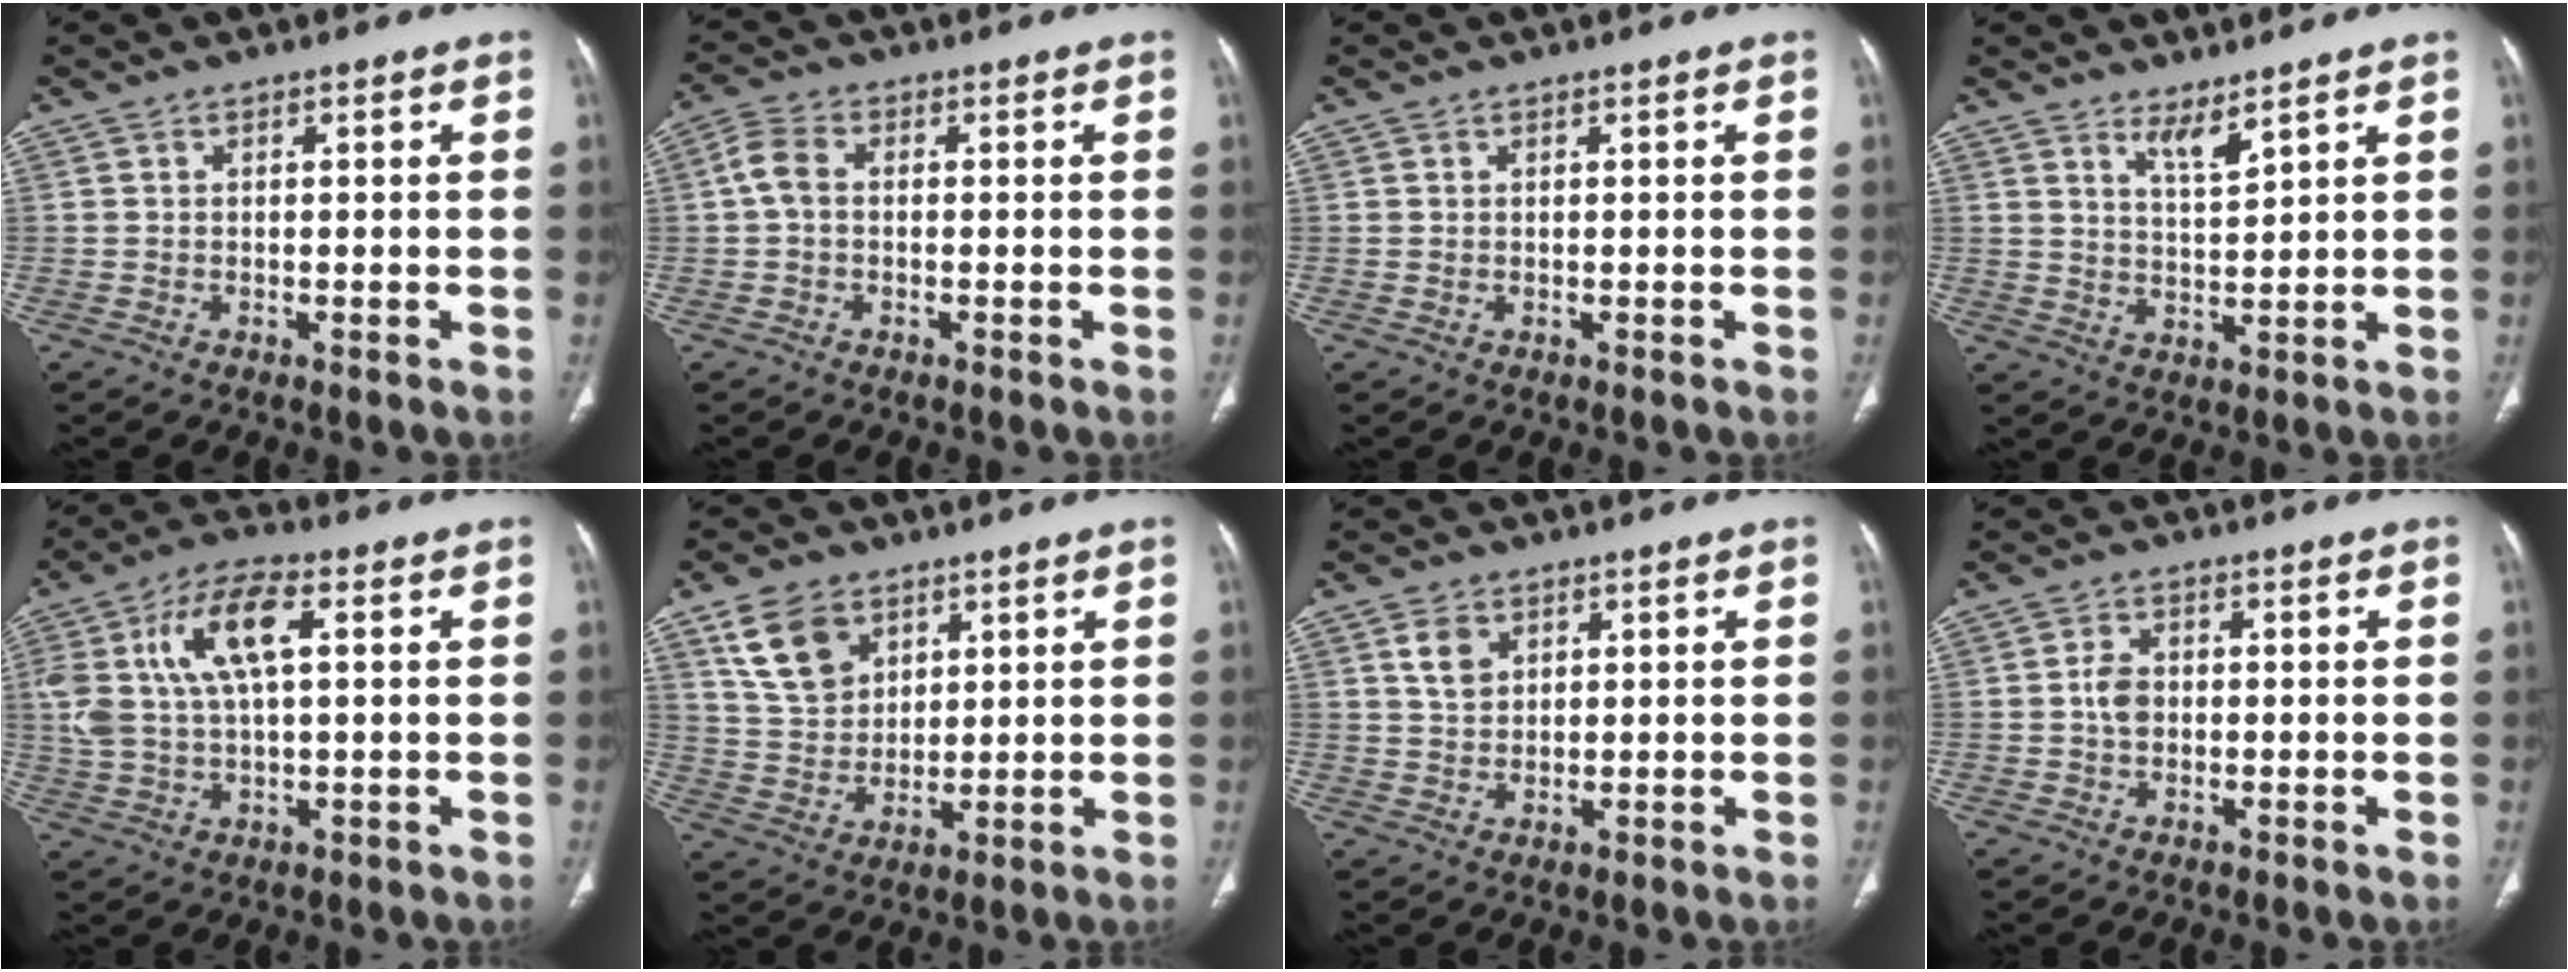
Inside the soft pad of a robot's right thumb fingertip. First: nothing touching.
{"total": 4.0, "force": [0.0, 2.6, 3.0], "torque": [-0.059, 0.011, -0.006]}
{"total": 0.0}
{"total": 4.2, "force": [3.3, 0.7, 2.4], "torque": [-0.037, -0.036, 0.065]}
{"total": 12.9, "force": [3.4, 5.8, 11.0], "torque": [-0.229, 0.017, 0.064]}
{"total": 10.2, "force": [5.4, 6.9, 5.1], "torque": [-0.072, -0.020, 0.113]}
{"total": 4.2, "force": [2.0, 2.9, 2.2], "torque": [-0.025, -0.008, 0.041]}
{"total": 3.3, "force": [-0.1, 2.5, 2.3], "torque": [-0.037, 0.006, -0.006]}